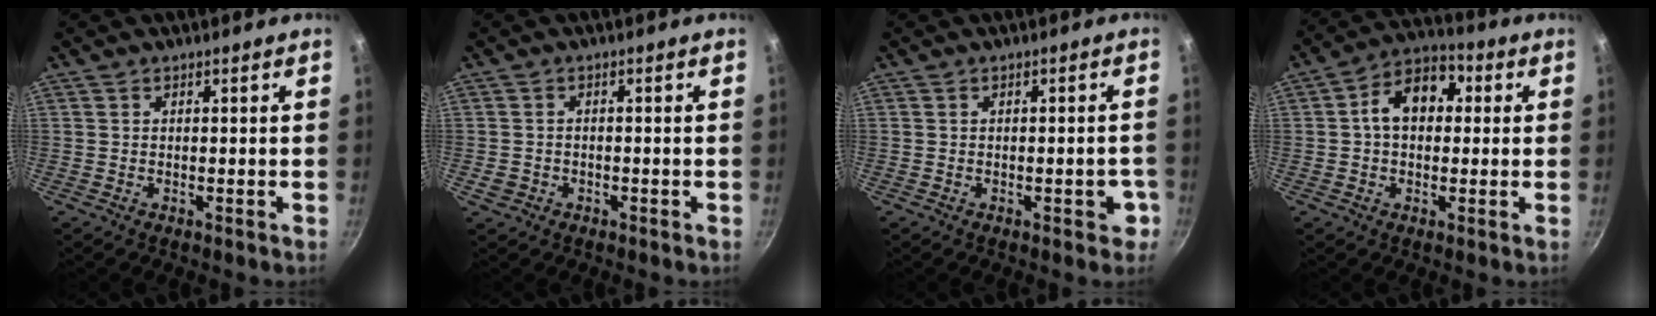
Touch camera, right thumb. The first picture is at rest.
{"total": 2.6, "force": [-1.0, 2.2, 1.1], "torque": [-0.018, 0.011, -0.010]}
{"total": 3.7, "force": [-1.4, 1.7, 3.0], "torque": [-0.017, 0.010, -0.019]}
{"total": 10.5, "force": [1.4, 7.5, 7.2], "torque": [-0.075, 0.028, 0.005]}